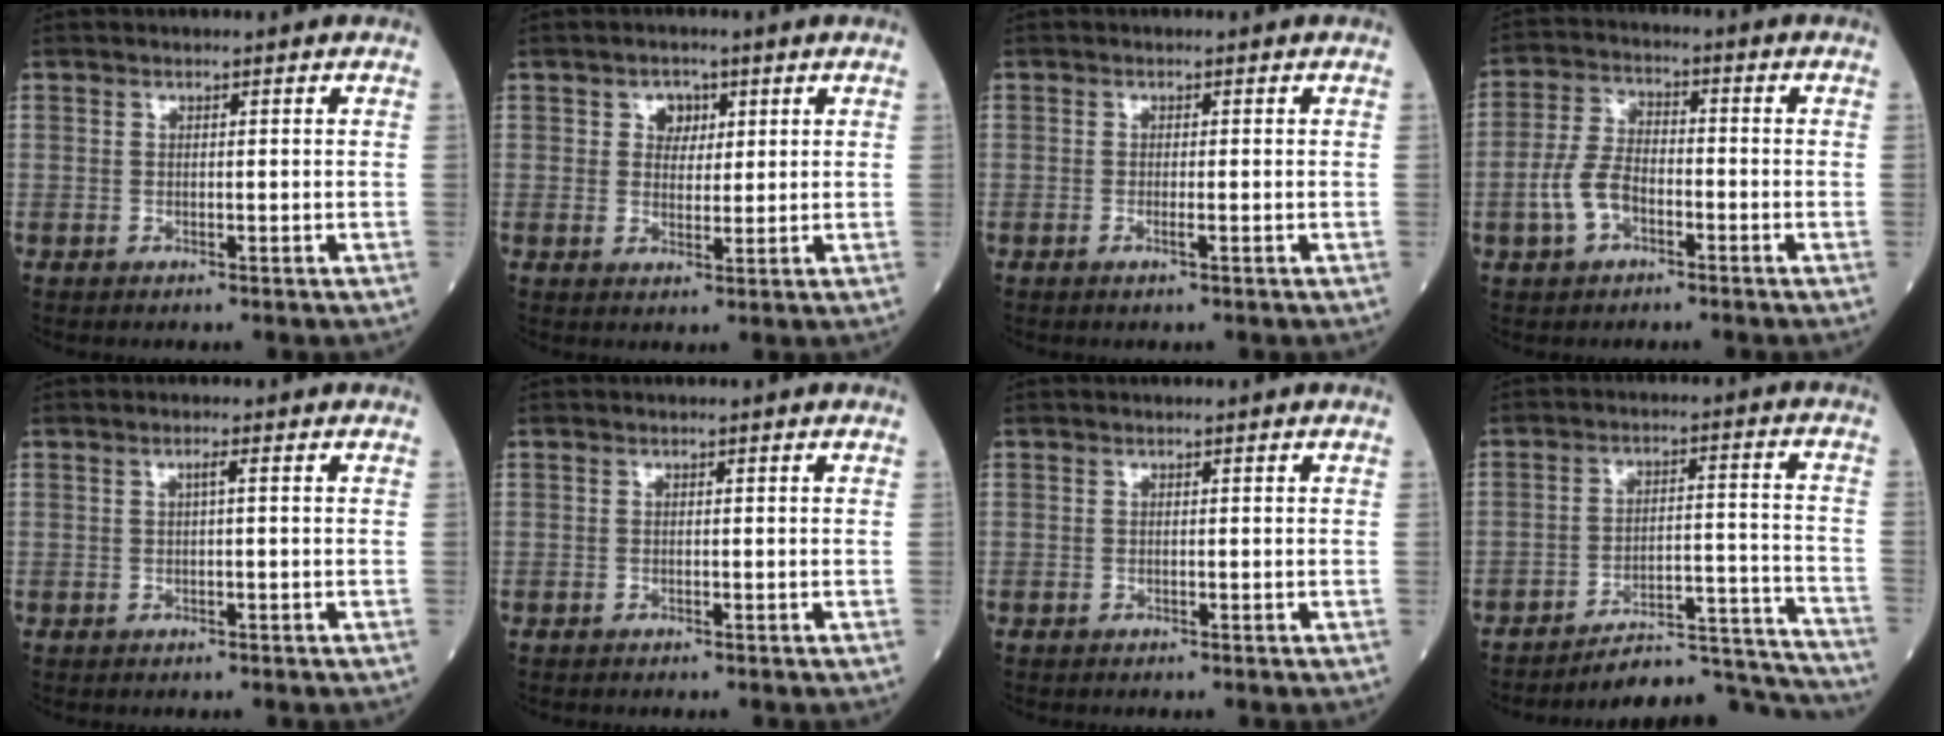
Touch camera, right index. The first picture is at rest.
{"total": 3.1, "force": [1.3, 2.3, 1.6], "torque": [-0.018, 0.004, 0.020]}
{"total": 1.0, "force": [-0.4, -0.1, 0.9], "torque": [-0.019, -0.002, -0.007]}
{"total": 6.5, "force": [-2.7, 3.7, 4.6], "torque": [-0.112, 0.011, -0.054]}
{"total": 0.9, "force": [0.1, -0.1, 0.9], "torque": [-0.015, 0.003, 0.001]}
{"total": 0.0}
{"total": 0.0}
{"total": 15.4, "force": [-15.4, -0.1, 1.0], "torque": [0.008, 0.043, -0.214]}